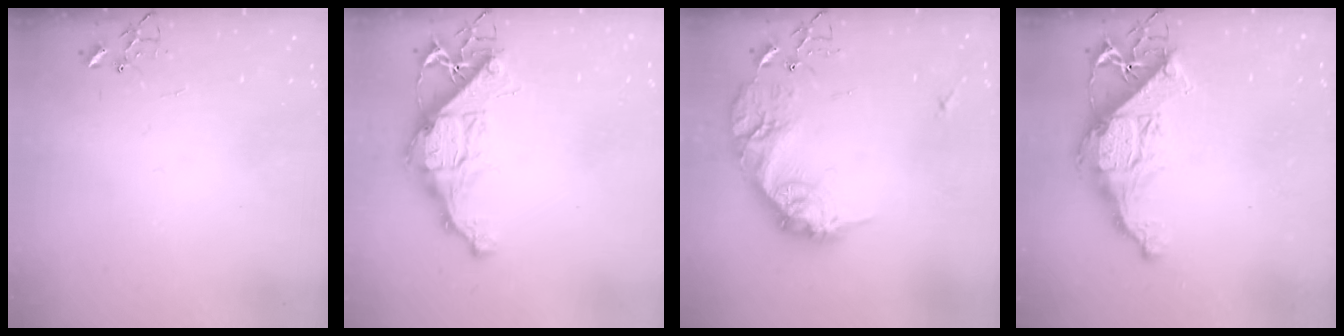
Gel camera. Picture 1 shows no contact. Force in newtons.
{"total": 14.0, "press": 13.9, "slide": 1.2}
{"total": 19.5, "press": 19.4, "slide": 1.6}
{"total": 15.3, "press": 15.3, "slide": 1.4}